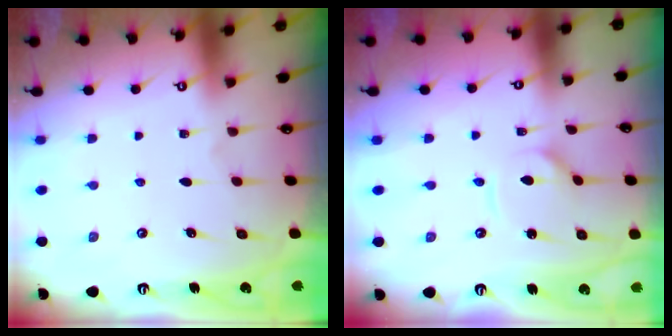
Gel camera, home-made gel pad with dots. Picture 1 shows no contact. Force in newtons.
{"total": 3.6, "press": 3.6, "slide": 0.2}